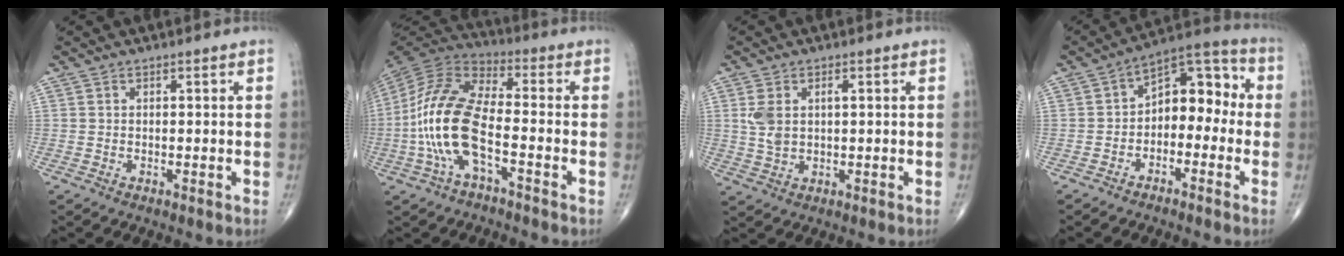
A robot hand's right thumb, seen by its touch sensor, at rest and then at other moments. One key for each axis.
{"total": 15.6, "fx": -4.2, "fy": 6.1, "fz": 13.8, "tx": -0.295, "ty": 0.034, "tz": -0.088}
{"total": 5.3, "fx": 1.0, "fy": 3.1, "fz": 4.2, "tx": -0.093, "ty": 0.010, "tz": 0.025}
{"total": 10.8, "fx": -1.5, "fy": 6.9, "fz": 8.2, "tx": -0.079, "ty": 0.051, "tz": -0.041}